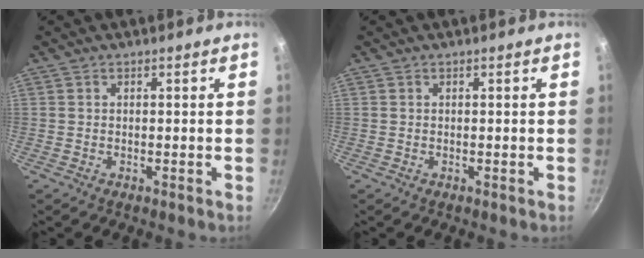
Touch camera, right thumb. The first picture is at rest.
{"total": 0.0}